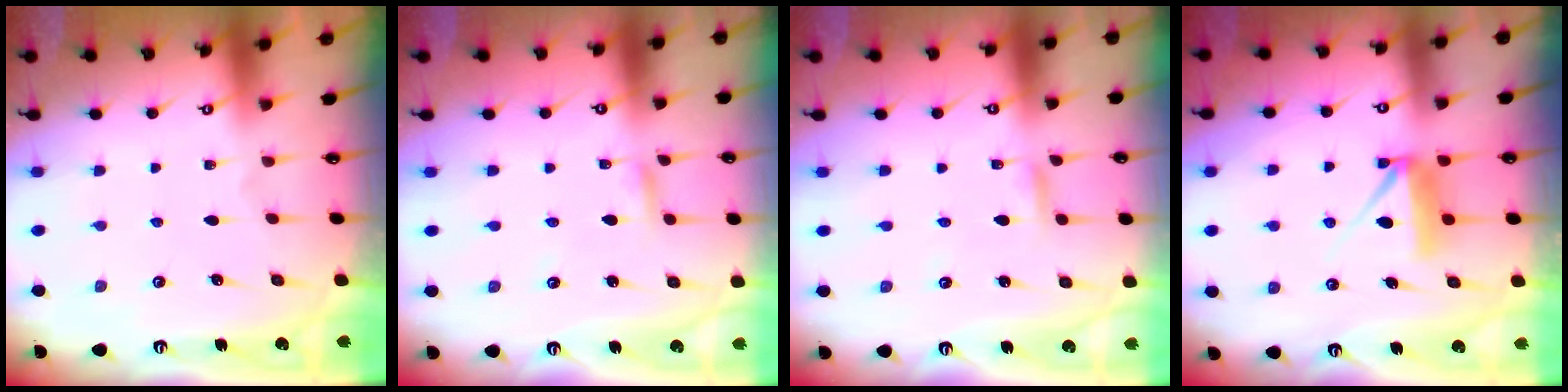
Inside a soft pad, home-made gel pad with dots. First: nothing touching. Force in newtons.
{"total": 2.0, "press": 2.0, "slide": 0.1}
{"total": 3.5, "press": 3.5, "slide": 0.4}
{"total": 7.7, "press": 7.7, "slide": 0.4}